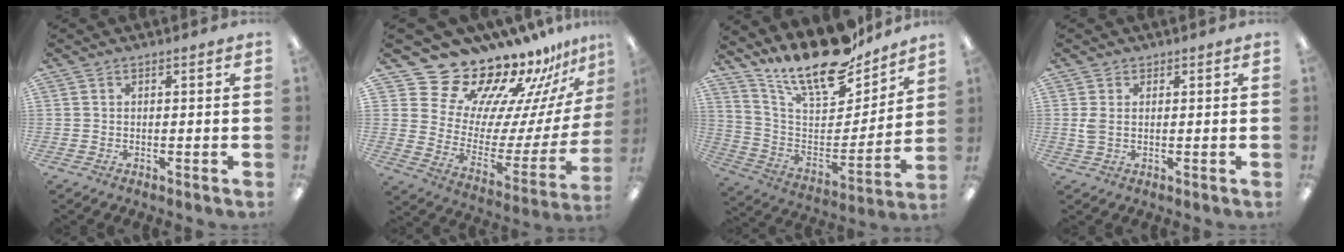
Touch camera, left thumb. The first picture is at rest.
{"total": 20.1, "force": [18.2, 7.5, 3.8], "torque": [-0.072, -0.160, 0.330]}
{"total": 19.8, "force": [16.6, 6.1, 9.0], "torque": [-0.158, -0.122, 0.288]}
{"total": 2.9, "force": [0.5, 1.9, 2.2], "torque": [-0.049, 0.003, 0.007]}